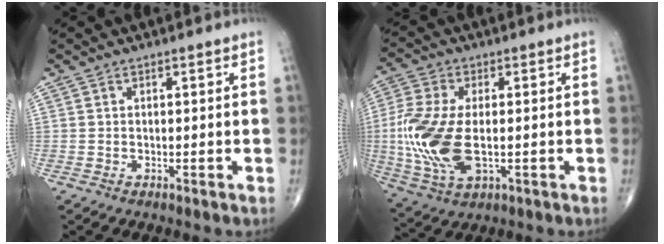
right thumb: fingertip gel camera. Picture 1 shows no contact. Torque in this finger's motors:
{"motor_torque": [0.22, 0.33, 0.96, 0.11, 0.35]}